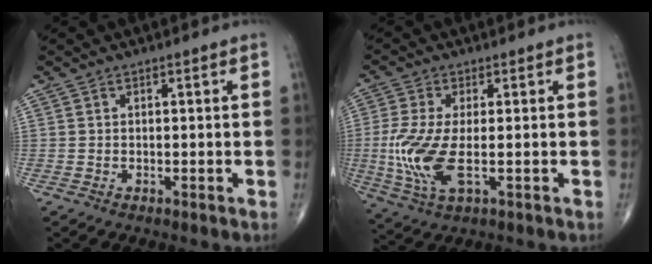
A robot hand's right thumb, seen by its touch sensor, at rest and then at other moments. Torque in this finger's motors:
{"motor_torque": [0.32, 0.30, 0.58, 0.26, 0.44]}